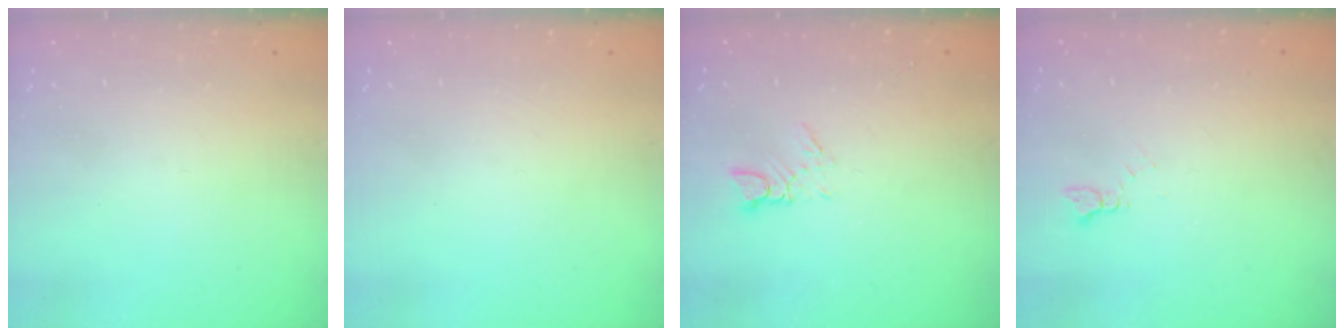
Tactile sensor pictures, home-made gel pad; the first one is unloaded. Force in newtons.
{"total": 0.0}
{"total": 3.1, "press": 3.1, "slide": 0.1}
{"total": 3.0, "press": 3.0, "slide": 0.4}